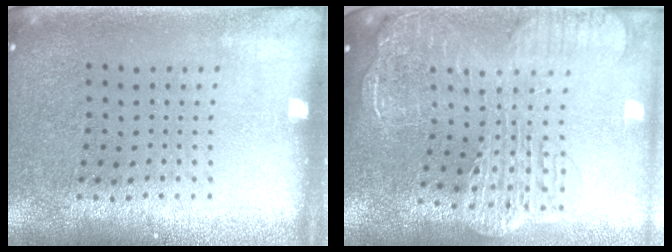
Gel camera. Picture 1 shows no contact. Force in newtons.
{"total": 2.9, "press": 2.4, "slide": 1.7}